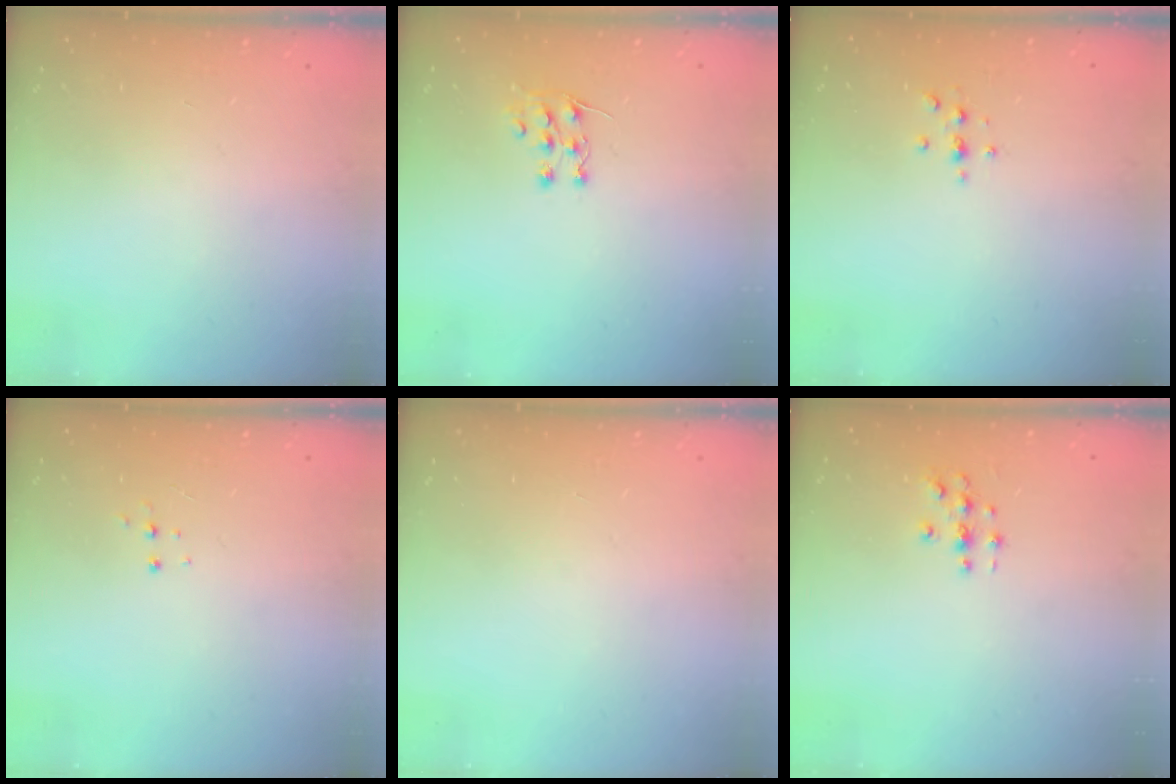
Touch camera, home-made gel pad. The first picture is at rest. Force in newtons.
{"total": 5.9, "press": 5.9, "slide": 0.5}
{"total": 2.2, "press": 2.1, "slide": 0.2}
{"total": 4.2, "press": 4.2, "slide": 0.5}
{"total": 0.0}
{"total": 2.8, "press": 2.8, "slide": 0.3}